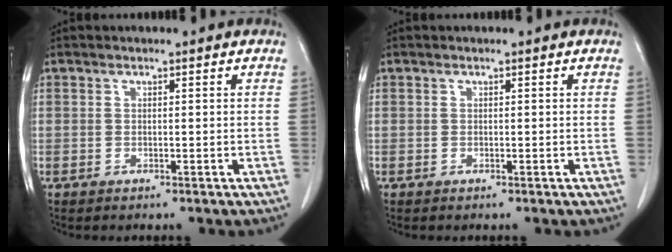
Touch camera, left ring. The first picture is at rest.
{"total": 0.0}